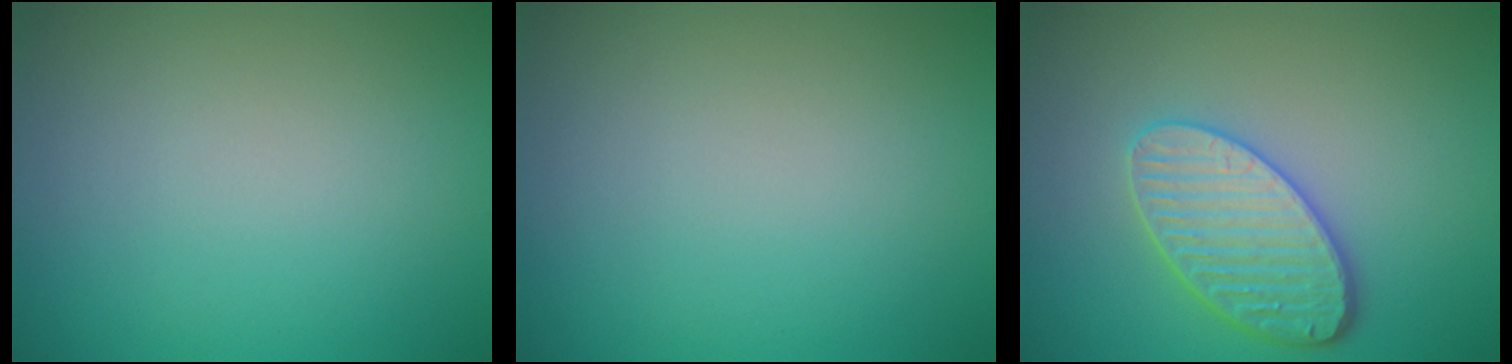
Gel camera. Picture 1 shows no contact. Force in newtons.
{"total": 0.0}
{"total": 4.3, "press": 3.8, "slide": 2.0}